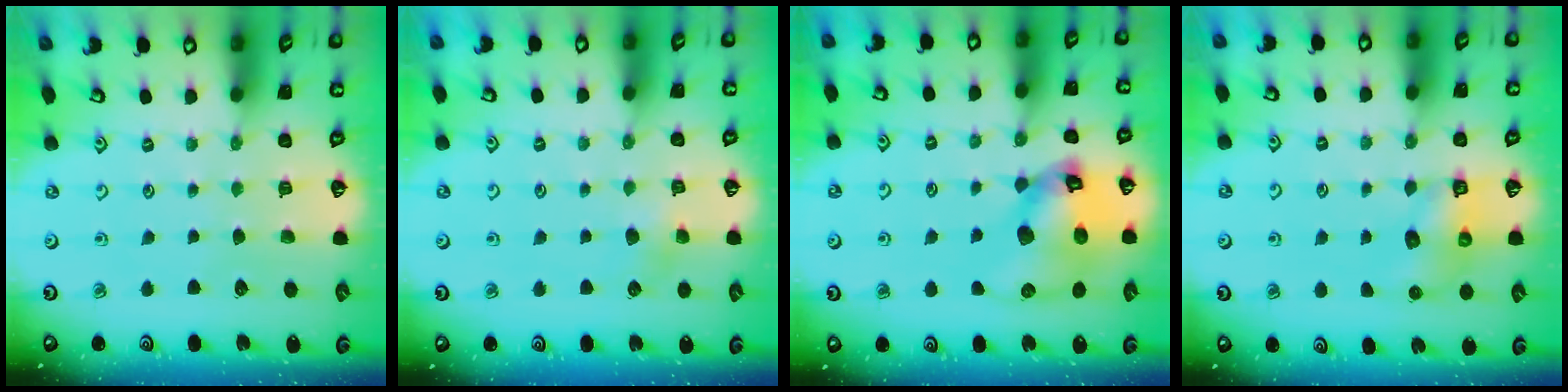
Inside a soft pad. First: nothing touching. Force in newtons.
{"total": 3.8, "press": 3.7, "slide": 0.7}
{"total": 17.4, "press": 17.2, "slide": 2.5}
{"total": 7.1, "press": 7.0, "slide": 0.3}